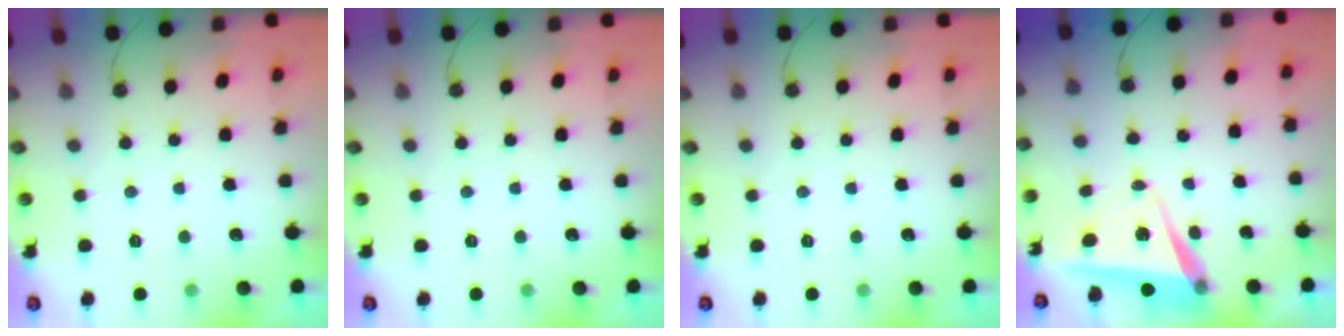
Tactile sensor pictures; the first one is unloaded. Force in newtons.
{"total": 0.0}
{"total": 0.0}
{"total": 6.3, "press": 5.0, "slide": 3.8}